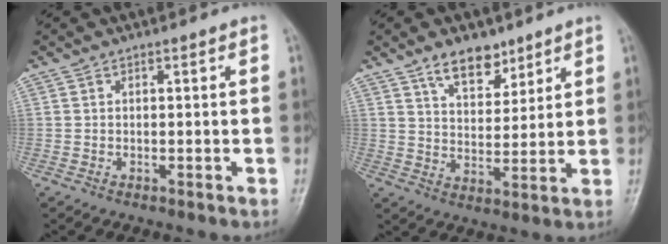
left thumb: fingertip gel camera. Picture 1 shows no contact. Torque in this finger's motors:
{"motor_torque": [0.48, -0.08, 0.74, -0.83, 0.03]}